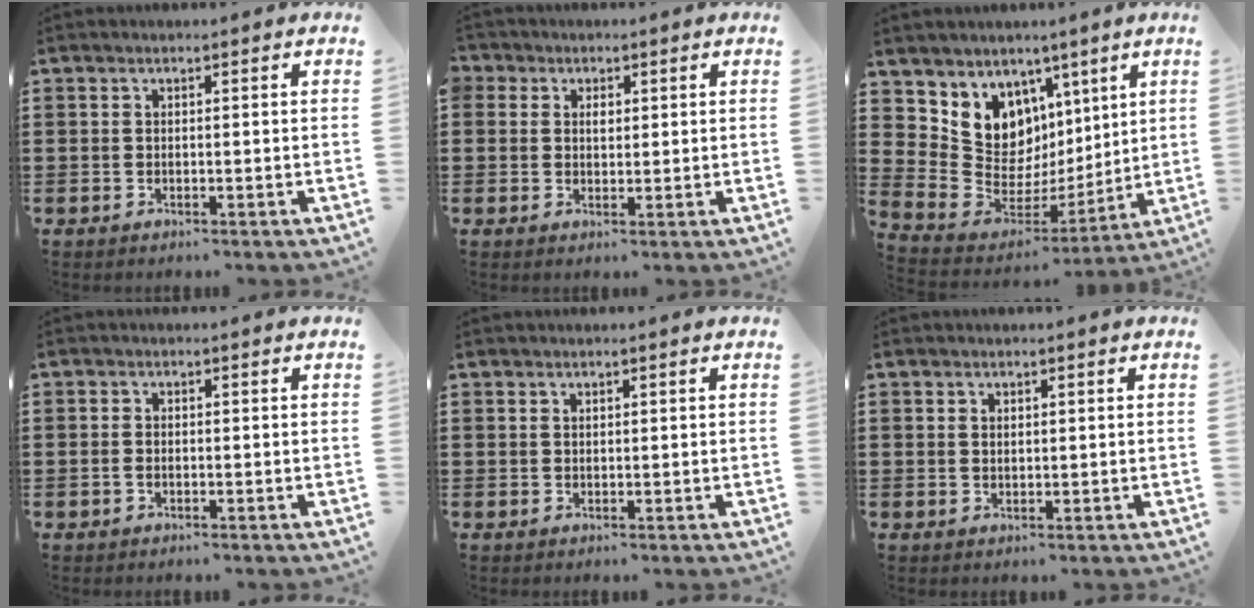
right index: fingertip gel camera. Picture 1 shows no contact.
{"total": 2.0, "force": [0.8, 1.7, 0.6], "torque": [-0.019, 0.012, 0.013]}
{"total": 9.4, "force": [4.6, 8.1, 1.4], "torque": [-0.067, -0.059, 0.094]}
{"total": 1.0, "force": [-0.3, 0.6, 0.8], "torque": [-0.018, 0.002, -0.006]}
{"total": 0.6, "force": [0.5, 0.3, 0.1], "torque": [-0.003, 0.001, 0.011]}
{"total": 0.9, "force": [0.6, 0.6, 0.3], "torque": [-0.007, 0.004, 0.012]}